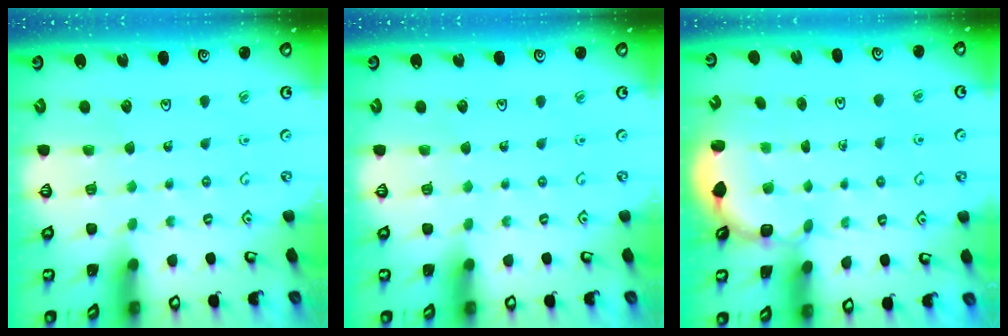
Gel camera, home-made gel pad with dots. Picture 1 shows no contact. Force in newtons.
{"total": 0.0}
{"total": 3.0, "press": 2.3, "slide": 1.8}